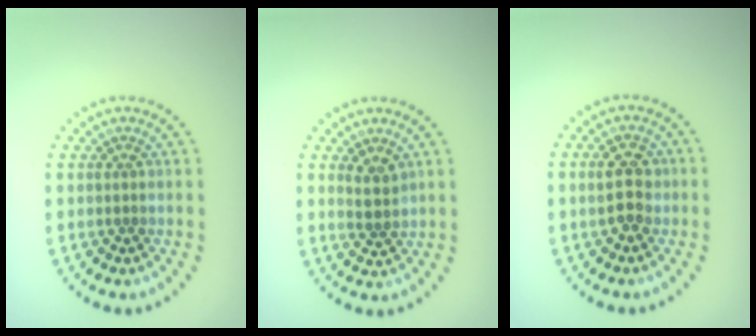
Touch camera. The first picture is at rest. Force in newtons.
{"total": 1.8, "press": 1.4, "slide": 1.1}
{"total": 2.8, "press": 2.8, "slide": 0.1}